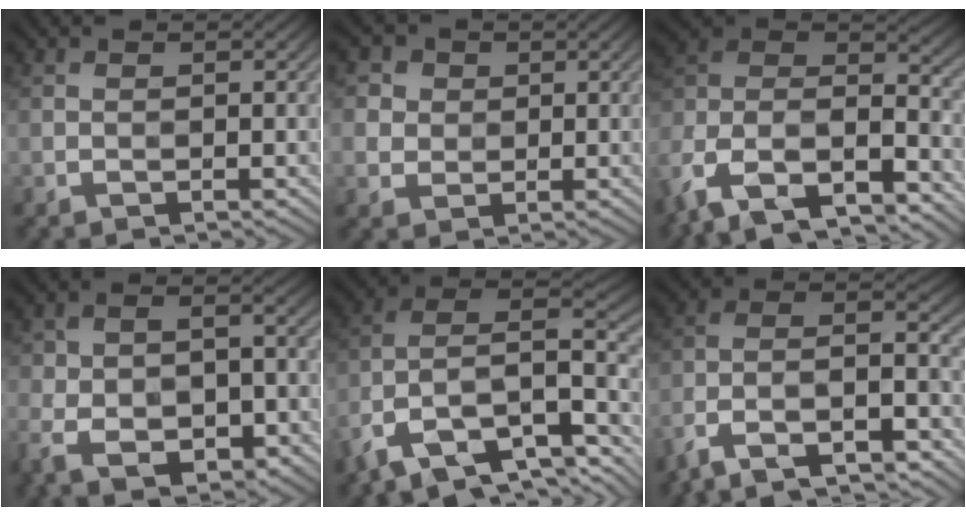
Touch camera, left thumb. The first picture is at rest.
{"total": 4.6, "force": [1.8, 4.0, 1.1], "torque": [-0.052, -0.001, 0.025]}
{"total": 17.5, "force": [-11.5, 8.6, 10.1], "torque": [-0.271, -0.038, -0.188]}
{"total": 11.8, "force": [-5.6, 7.1, 7.5], "torque": [-0.141, -0.031, -0.088]}
{"total": 15.5, "force": [-8.3, 7.9, 10.4], "torque": [-0.235, -0.025, -0.133]}
{"total": 15.3, "force": [-11.0, 5.5, 9.2], "torque": [-0.196, -0.016, -0.182]}